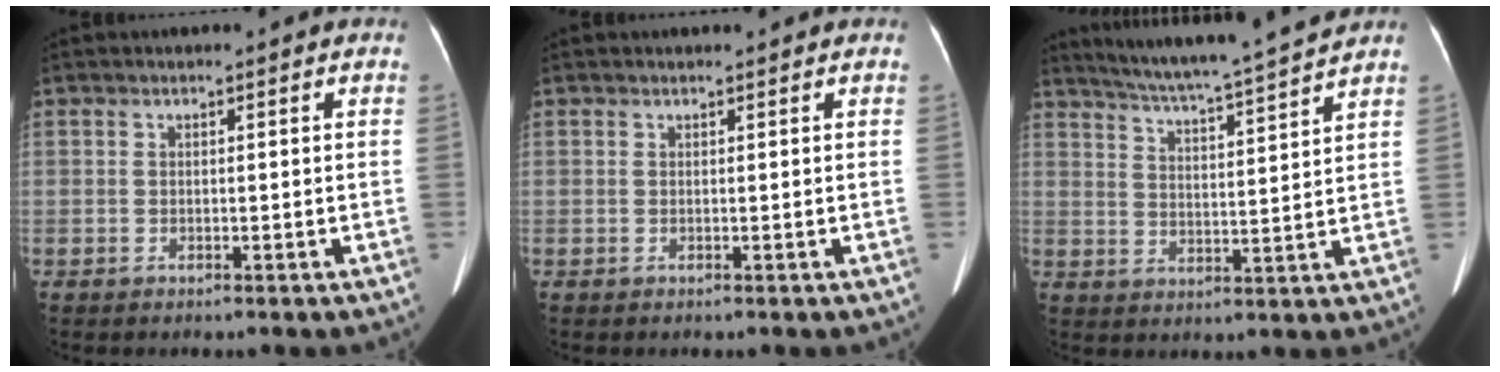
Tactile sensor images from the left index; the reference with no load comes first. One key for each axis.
{"total": 0.9, "fx": 0.9, "fy": 0.1, "fz": 0.2, "tx": -0.008, "ty": 0.009, "tz": 0.013}
{"total": 13.5, "fx": 12.3, "fy": -1.3, "fz": 5.4, "tx": -0.098, "ty": -0.006, "tz": 0.184}